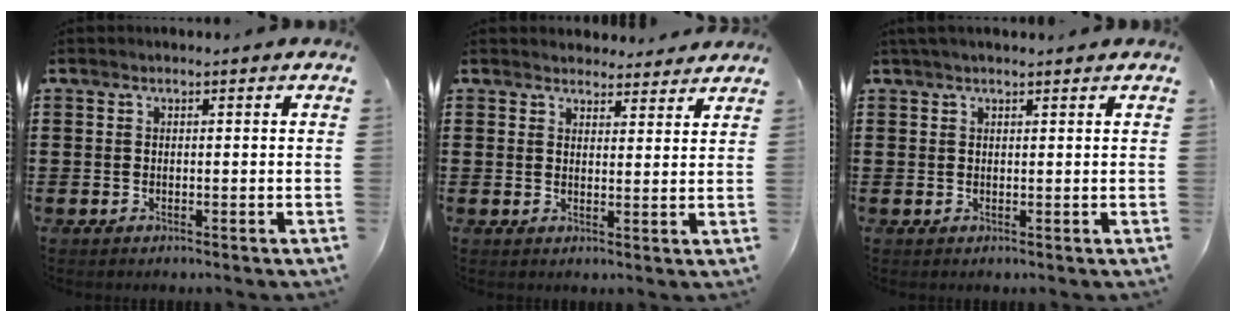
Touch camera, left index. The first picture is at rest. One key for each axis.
{"total": 3.3, "fx": 3.2, "fy": 0.8, "fz": 0.2, "tx": -0.004, "ty": -0.014, "tz": 0.060}
{"total": 1.3, "fx": 1.0, "fy": 0.1, "fz": 0.7, "tx": -0.016, "ty": 0.001, "tz": 0.019}